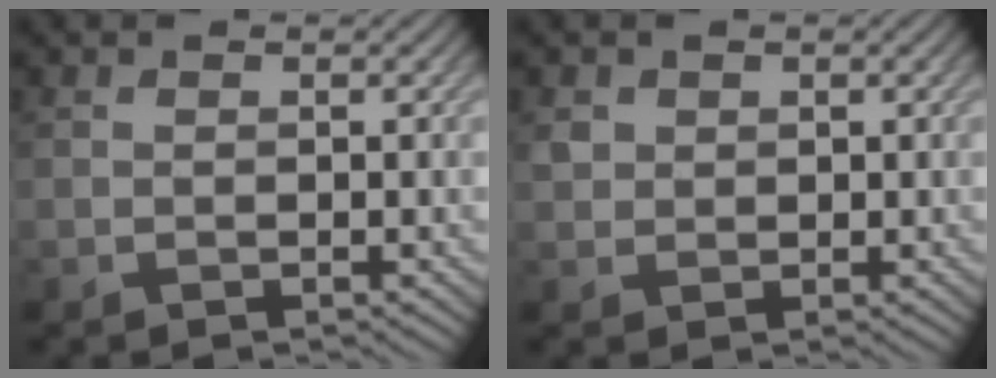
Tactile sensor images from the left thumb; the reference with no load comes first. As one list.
[{"total": 1.6, "force": [0.7, 1.4, 0.4], "torque": [-0.011, -0.002, 0.014]}]